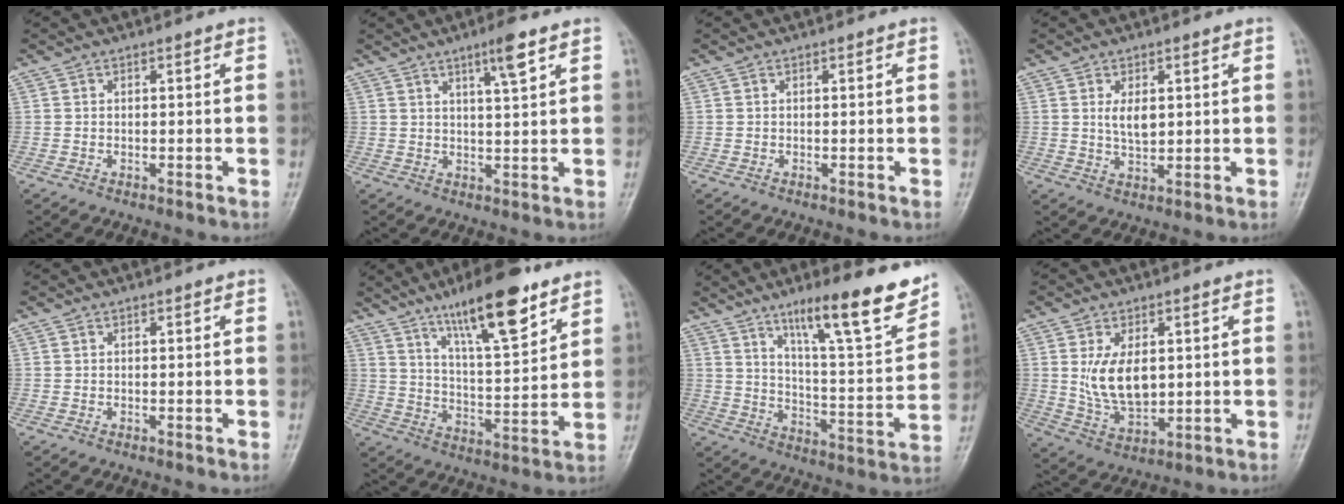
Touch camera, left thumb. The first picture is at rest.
{"total": 5.2, "force": [3.1, 0.4, 4.2], "torque": [-0.071, -0.014, 0.052]}
{"total": 0.0}
{"total": 4.2, "force": [1.1, 2.0, 3.5], "torque": [-0.056, -0.012, 0.024]}
{"total": 0.0}
{"total": 16.4, "force": [10.5, 4.1, 11.8], "torque": [-0.172, -0.053, 0.180]}
{"total": 18.0, "force": [12.2, 3.1, 12.9], "torque": [-0.170, -0.072, 0.196]}
{"total": 9.6, "force": [1.5, 5.6, 7.7], "torque": [-0.126, -0.017, 0.044]}